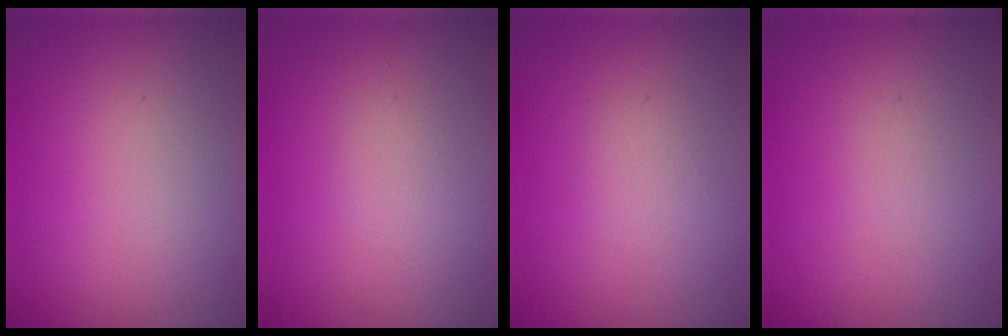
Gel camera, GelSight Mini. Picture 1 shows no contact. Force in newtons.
{"total": 0.7, "press": 0.7, "slide": 0.0}
{"total": 1.0, "press": 1.0, "slide": 0.0}
{"total": 0.0}